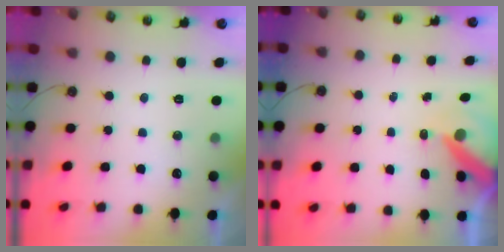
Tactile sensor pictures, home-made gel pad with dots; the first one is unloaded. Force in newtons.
{"total": 8.1, "press": 8.0, "slide": 1.0}